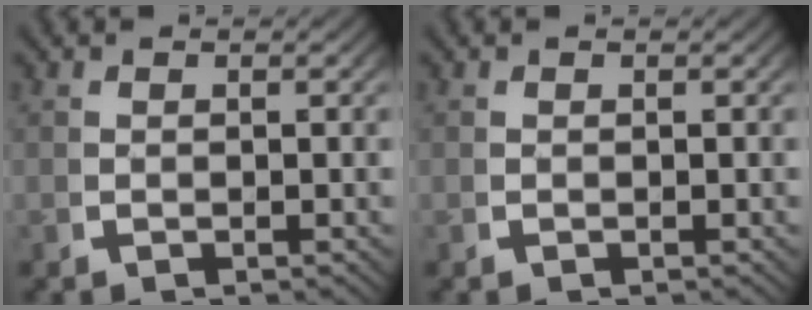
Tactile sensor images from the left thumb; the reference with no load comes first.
{"total": 0.0}